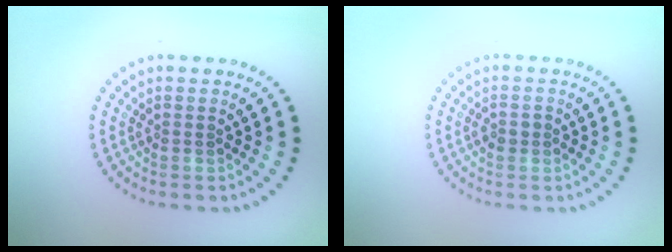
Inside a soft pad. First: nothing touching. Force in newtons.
{"total": 1.1, "press": 1.1, "slide": 0.1}